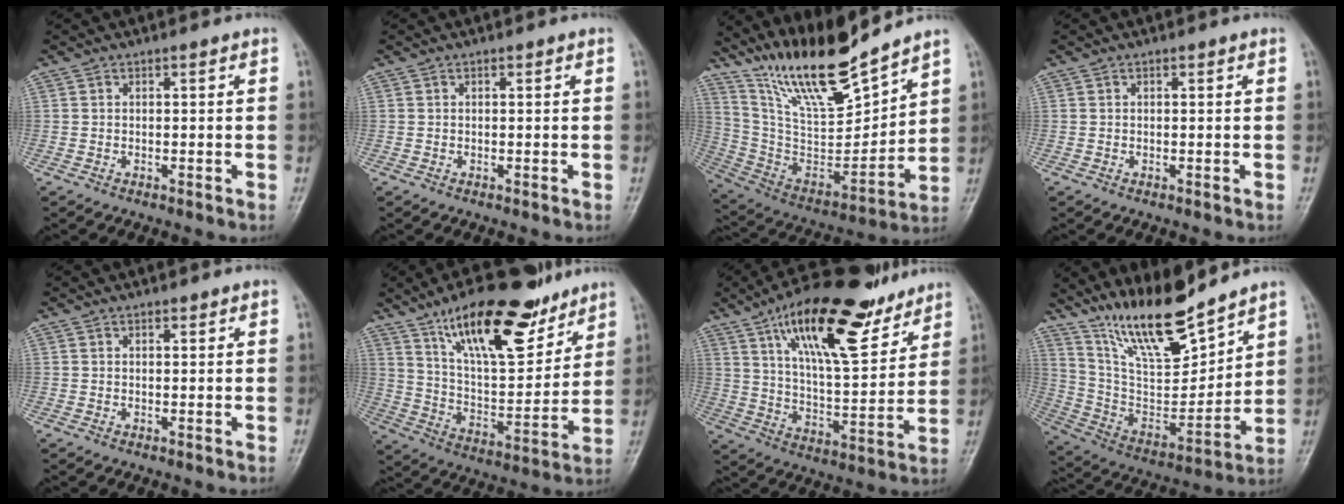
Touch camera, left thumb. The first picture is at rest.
{"total": 0.0}
{"total": 18.4, "force": [15.5, 3.3, 9.3], "torque": [-0.135, -0.093, 0.302]}
{"total": 0.0}
{"total": 0.6, "force": [0.4, 0.3, 0.3], "torque": [-0.005, -0.003, 0.006]}
{"total": 21.7, "force": [14.2, 8.0, 14.4], "torque": [-0.193, -0.067, 0.245]}
{"total": 22.3, "force": [14.0, 7.7, 15.6], "torque": [-0.221, -0.058, 0.236]}
{"total": 17.2, "force": [13.9, 4.2, 9.1], "torque": [-0.125, -0.087, 0.269]}